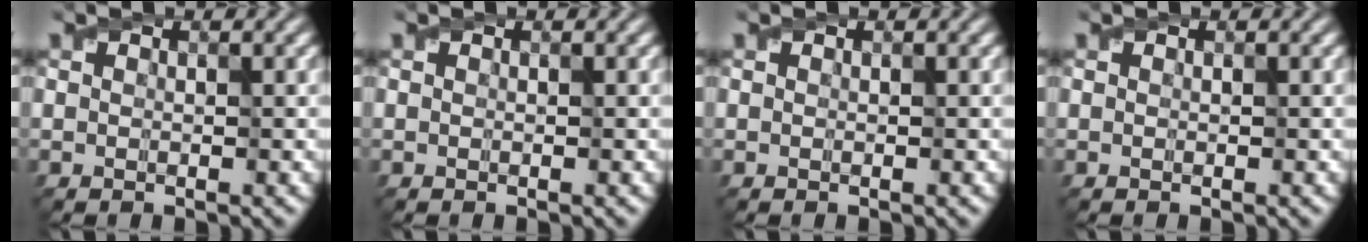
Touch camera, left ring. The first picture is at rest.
{"total": 0.0}
{"total": 0.0}
{"total": 0.0}